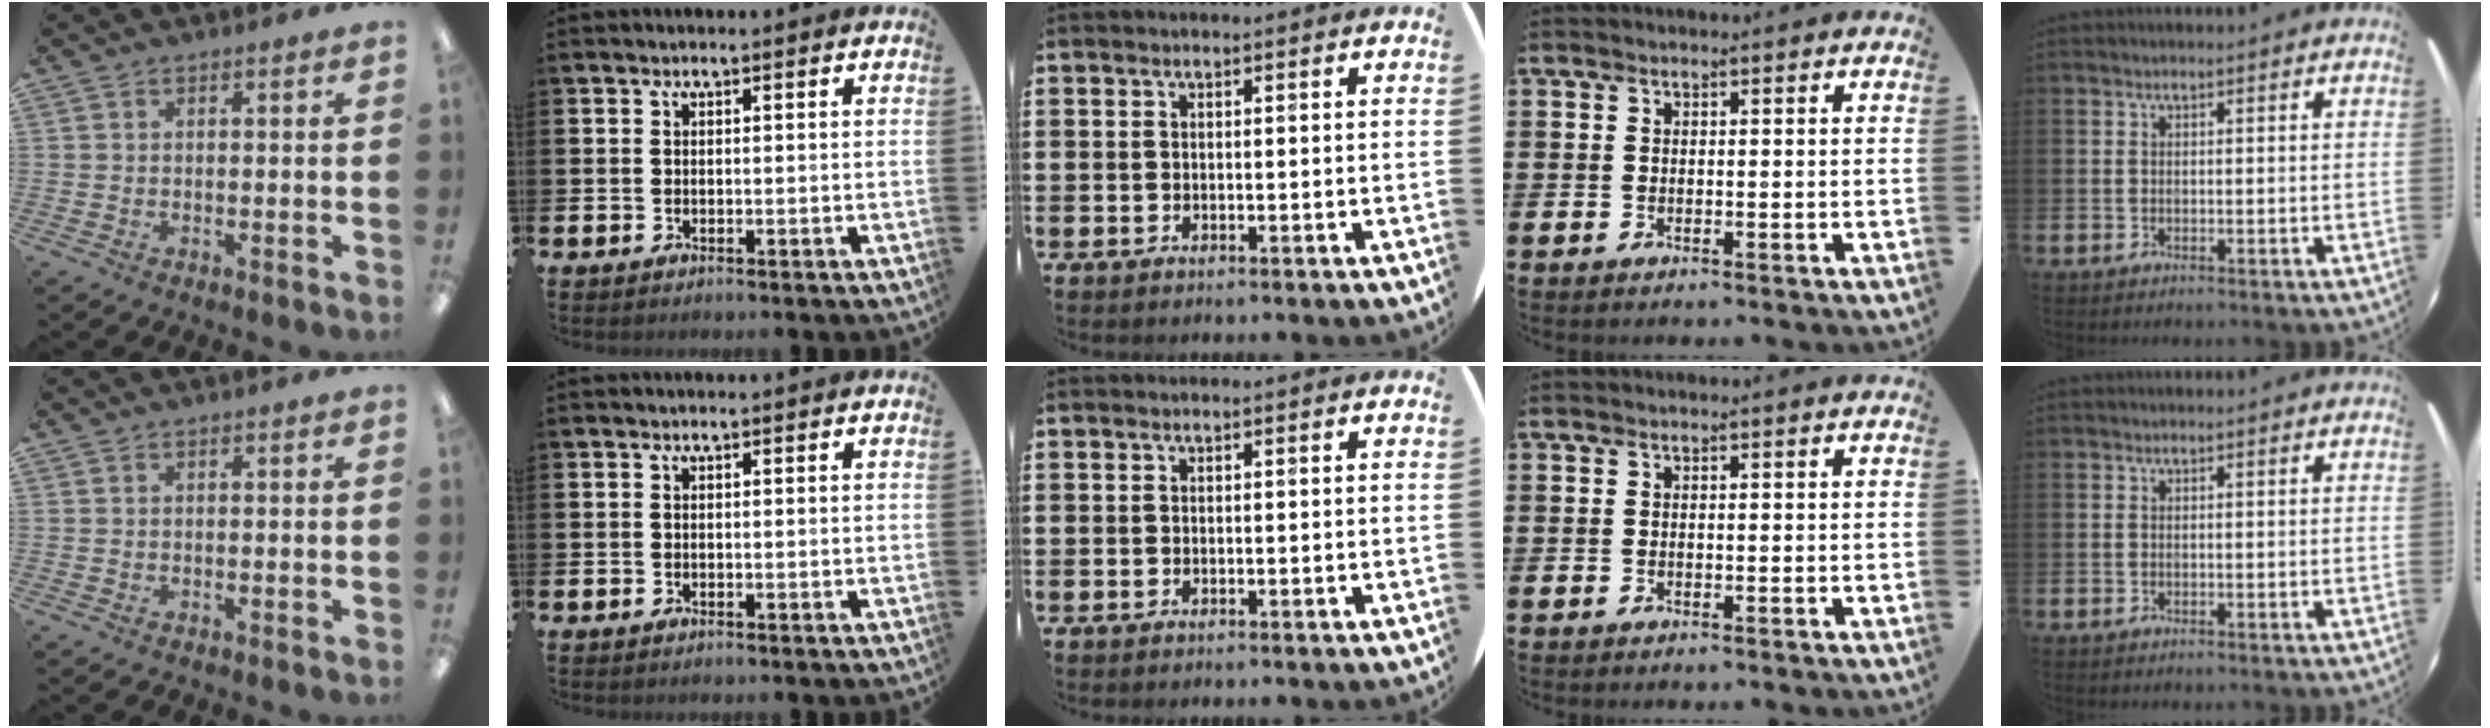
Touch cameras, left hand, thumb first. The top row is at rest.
{}